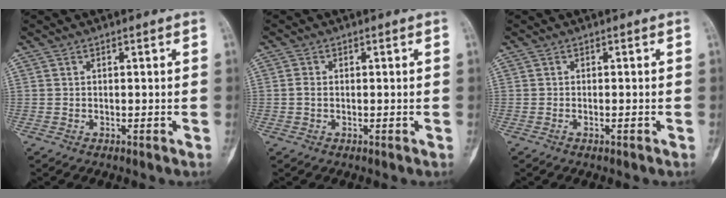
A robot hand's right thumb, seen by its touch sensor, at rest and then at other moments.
{"total": 1.2, "force": [-0.1, 0.9, 0.8], "torque": [-0.013, 0.001, -0.004]}
{"total": 0.7, "force": [-0.4, 0.2, 0.6], "torque": [-0.017, 0.005, -0.005]}